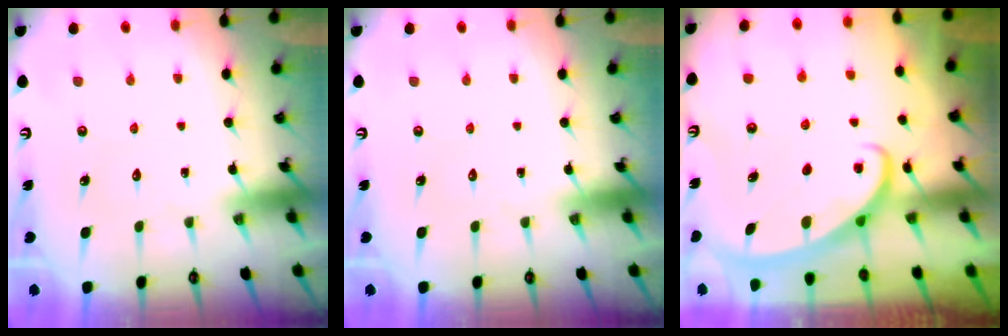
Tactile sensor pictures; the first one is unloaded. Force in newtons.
{"total": 0.0}
{"total": 2.5, "press": 2.5, "slide": 0.4}